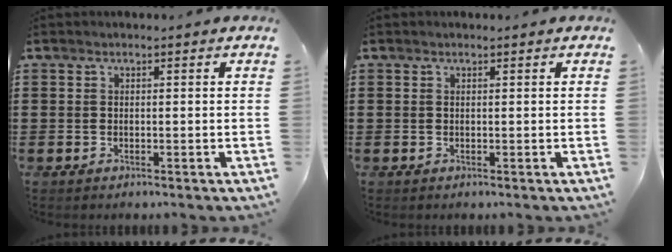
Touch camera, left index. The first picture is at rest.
{"total": 0.0}